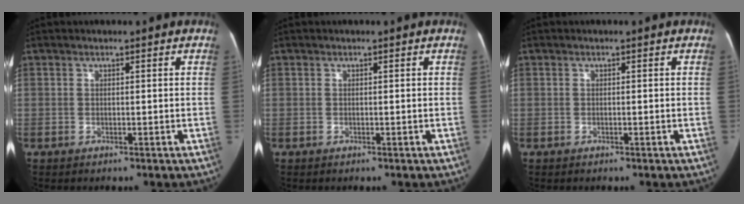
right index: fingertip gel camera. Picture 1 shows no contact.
{"total": 0.0}
{"total": 0.0}